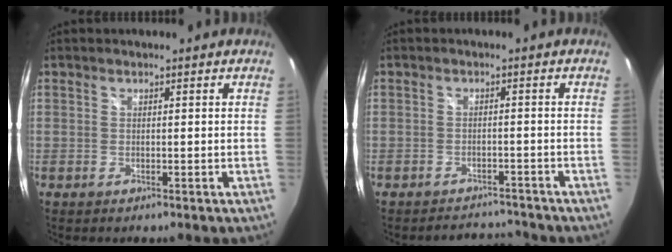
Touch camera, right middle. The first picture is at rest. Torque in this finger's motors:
{"motor_torque": [-0.06, -0.44, -0.15, -0.06]}